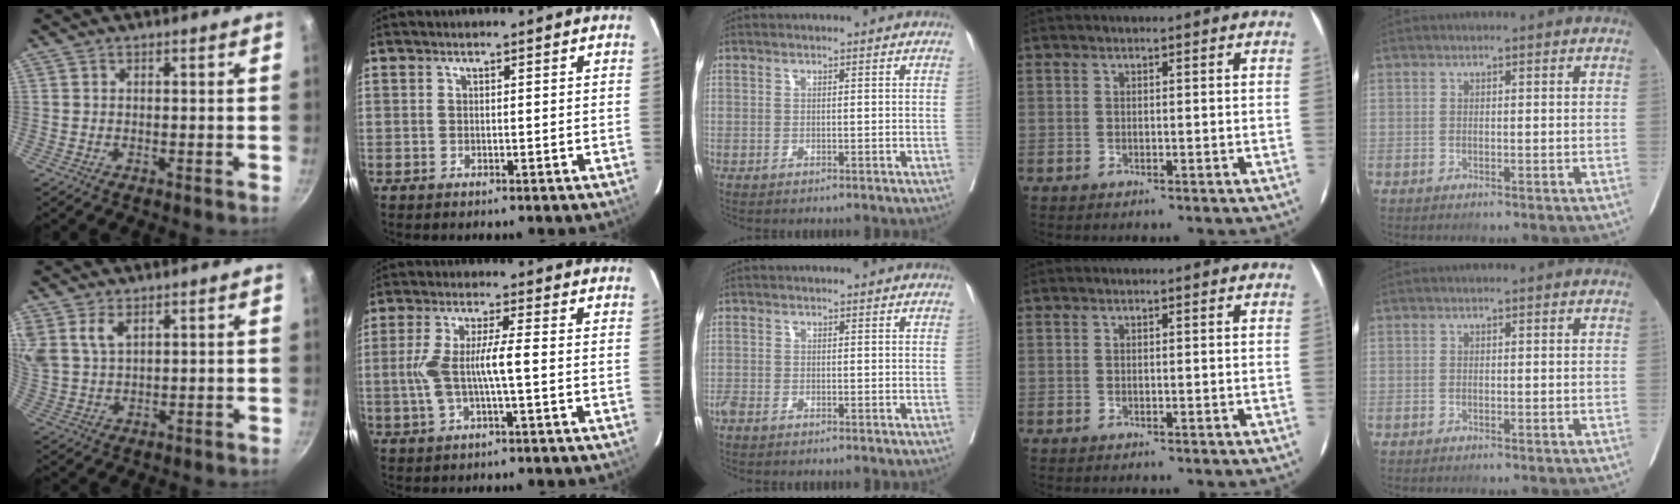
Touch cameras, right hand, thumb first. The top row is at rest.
{"thumb": {"total": 7.9, "force": [3.7, 4.6, 5.1], "torque": [-0.111, -0.003, 0.085]}, "index": {"total": 7.0, "force": [-0.7, 0.7, 6.9], "torque": [-0.146, 0.011, -0.013]}, "middle": {"total": 1.5, "force": [-1.1, 0.6, 0.7], "torque": [-0.023, -0.003, -0.023]}}